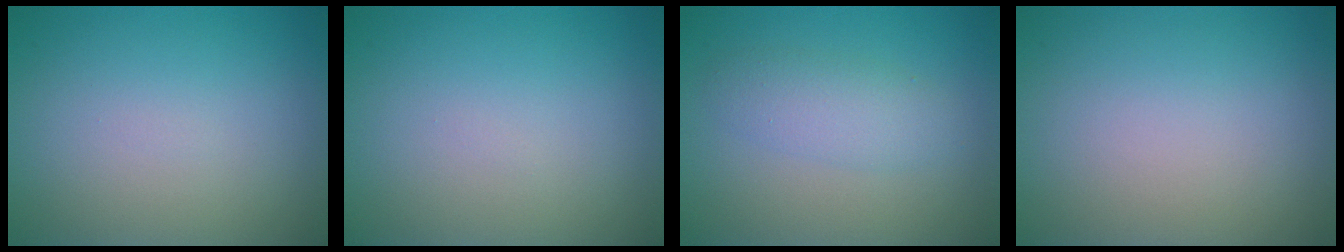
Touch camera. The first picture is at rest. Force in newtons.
{"total": 0.0}
{"total": 2.7, "press": 2.7, "slide": 0.1}
{"total": 0.0}